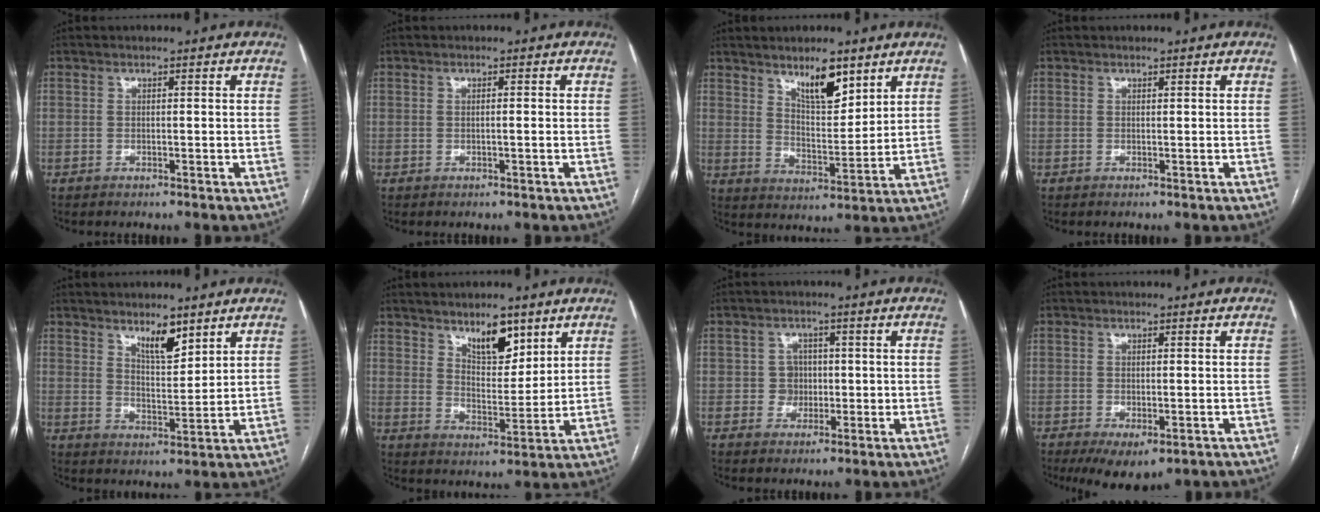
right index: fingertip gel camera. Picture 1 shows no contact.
{"total": 0.8, "force": [-0.1, -0.1, 0.8], "torque": [-0.013, 0.001, 0.001]}
{"total": 8.4, "force": [5.9, 2.0, 5.6], "torque": [-0.101, -0.011, 0.108]}
{"total": 0.0}
{"total": 5.6, "force": [4.1, 1.6, 3.5], "torque": [-0.063, -0.008, 0.073]}
{"total": 7.7, "force": [5.1, 2.9, 4.9], "torque": [-0.080, -0.006, 0.090]}
{"total": 3.1, "force": [0.0, 3.1, 0.5], "torque": [0.001, 0.011, 0.004]}
{"total": 6.5, "force": [-3.7, 2.6, 4.6], "torque": [-0.067, -0.015, -0.052]}